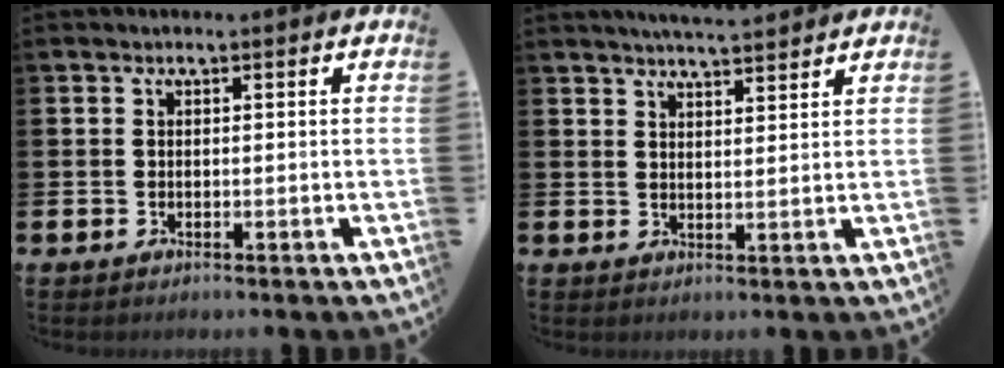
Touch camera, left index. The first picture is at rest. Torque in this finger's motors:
{"motor_torque": [0.80, -0.89, 0.13, 0.09]}